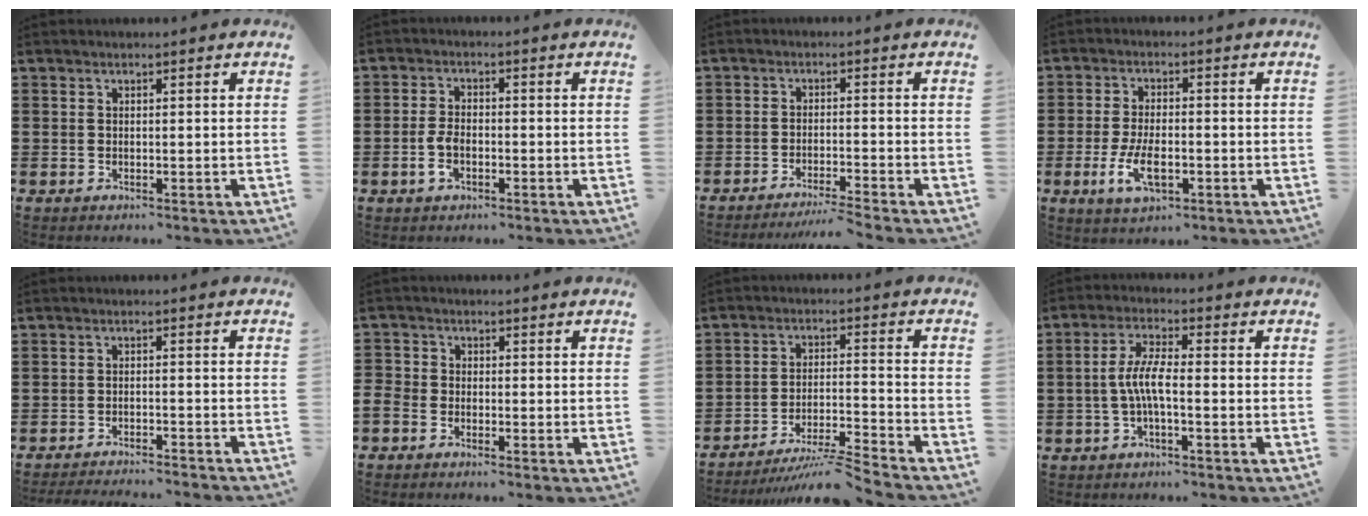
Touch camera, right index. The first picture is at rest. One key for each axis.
{"total": 3.6, "fx": -1.1, "fy": 1.9, "fz": 2.9, "tx": -0.074, "ty": -0.006, "tz": -0.025}
{"total": 3.0, "fx": -2.8, "fy": -0.7, "fz": 0.6, "tx": -0.012, "ty": -0.005, "tz": -0.058}
{"total": 6.2, "fx": -2.1, "fy": 2.8, "fz": 5.2, "tx": -0.113, "ty": -0.003, "tz": -0.041}
{"total": 2.7, "fx": -2.7, "fy": -0.4, "fz": 0.2, "tx": -0.006, "ty": -0.001, "tz": -0.058}
{"total": 2.2, "fx": -2.0, "fy": 1.1, "fz": 0.2, "tx": -0.016, "ty": 0.000, "tz": -0.045}
{"total": 6.7, "fx": -6.2, "fy": -0.2, "fz": 2.6, "tx": -0.046, "ty": -0.005, "tz": -0.118}
{"total": 5.4, "fx": -1.2, "fy": 1.3, "fz": 5.1, "tx": -0.119, "ty": -0.004, "tz": -0.032}